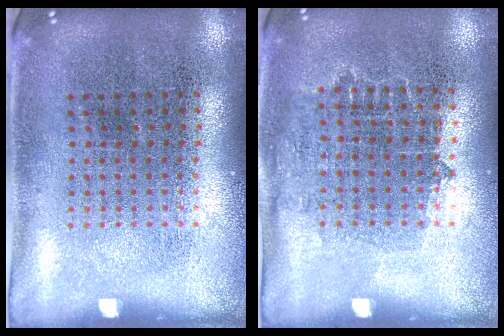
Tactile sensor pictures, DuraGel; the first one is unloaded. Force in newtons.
{"total": 0.8, "press": 0.7, "slide": 0.4}